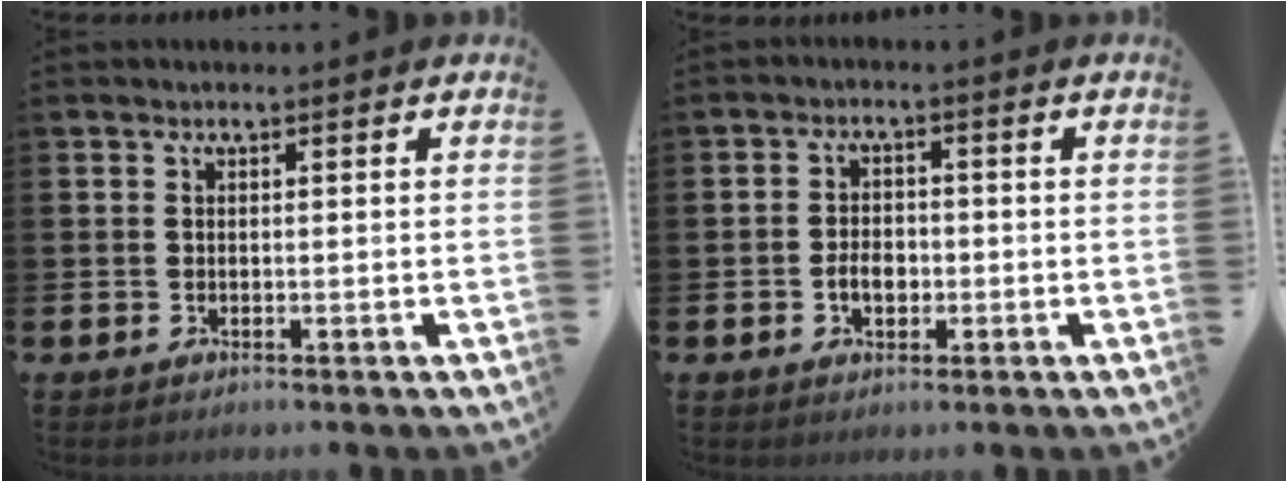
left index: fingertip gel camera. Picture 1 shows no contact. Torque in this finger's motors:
{"motor_torque": [0.19, 0.12, 0.11, 0.09]}